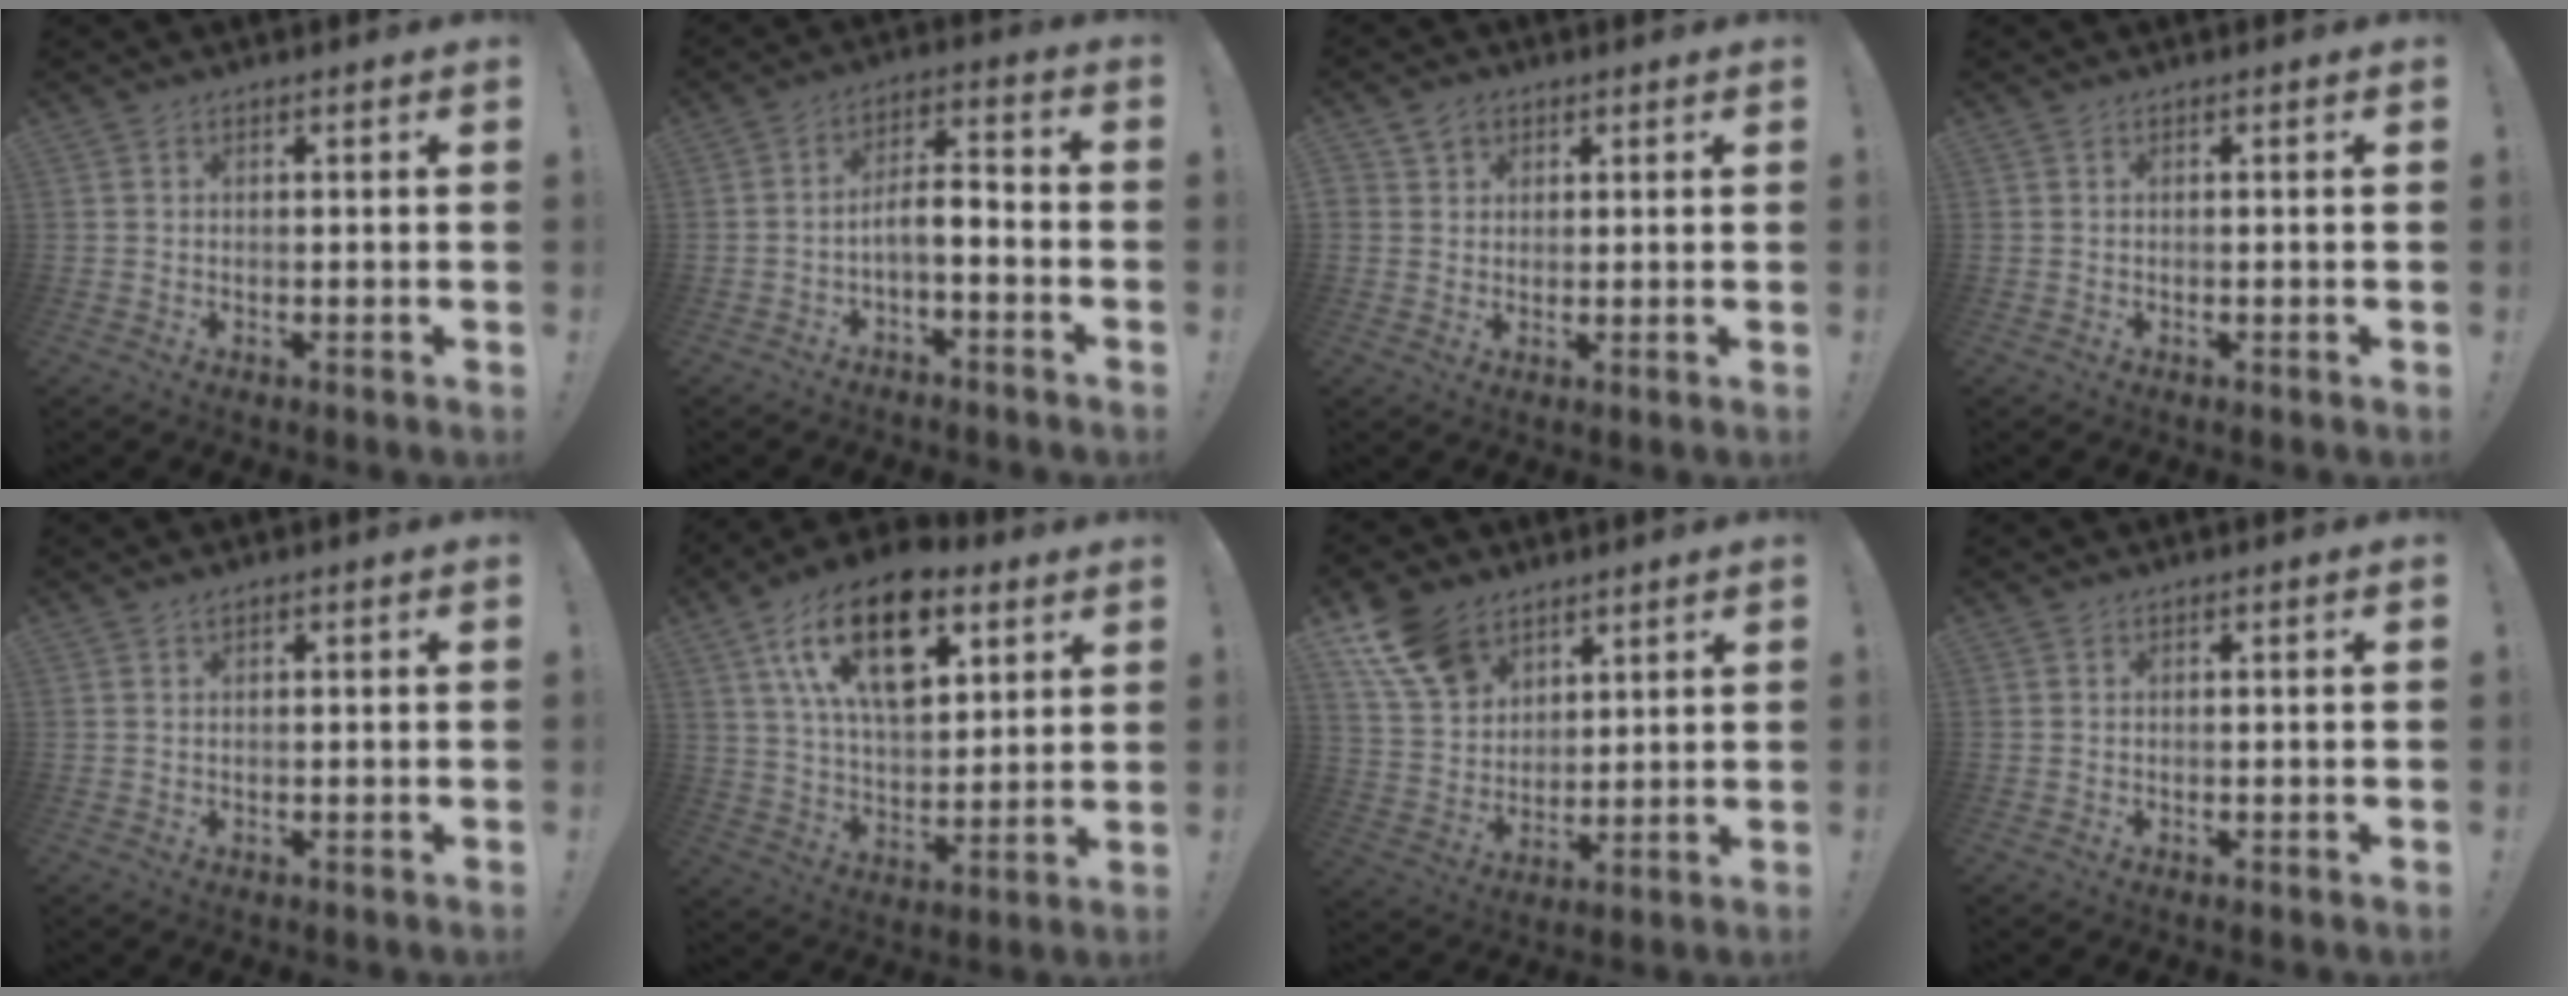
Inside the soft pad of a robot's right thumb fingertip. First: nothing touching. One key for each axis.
{"total": 6.0, "fx": -3.3, "fy": 2.2, "fz": 4.5, "tx": -0.079, "ty": 0.012, "tz": -0.057}
{"total": 3.6, "fx": 1.7, "fy": 3.0, "fz": 0.9, "tx": -0.013, "ty": -0.003, "tz": 0.032}
{"total": 0.0}
{"total": 0.6, "fx": 0.5, "fy": 0.0, "fz": 0.3, "tx": -0.008, "ty": 0.002, "tz": 0.010}
{"total": 20.8, "fx": 10.1, "fy": 11.5, "fz": 14.1, "tx": -0.240, "ty": -0.036, "tz": 0.176}
{"total": 13.9, "fx": 8.5, "fy": 9.2, "fz": 6.1, "tx": -0.114, "ty": -0.039, "tz": 0.169}
{"total": 0.0}